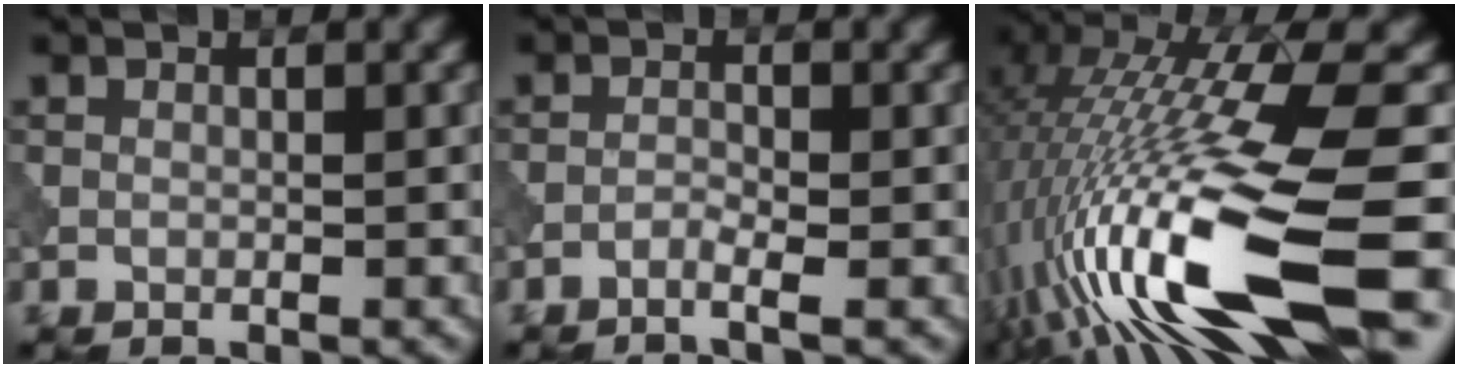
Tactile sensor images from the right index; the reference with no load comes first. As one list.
[{"total": 1.2, "force": [-0.9, 0.1, 0.8], "torque": [-0.016, 0.003, -0.021]}, {"total": 17.3, "force": [-3.9, 4.1, 16.4], "torque": [-0.313, 0.006, -0.059]}]